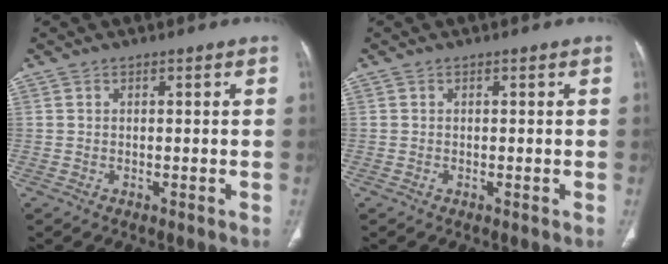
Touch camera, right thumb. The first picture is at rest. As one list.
[{"total": 0.0}]